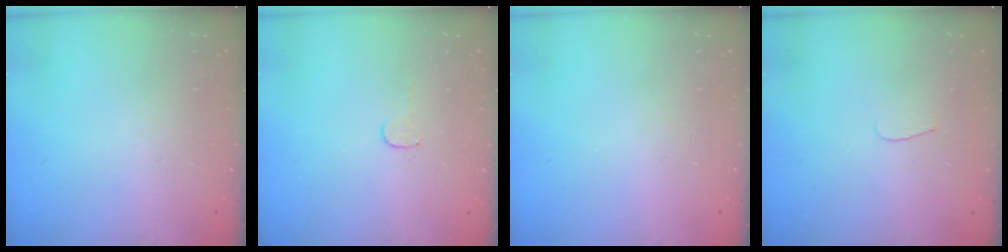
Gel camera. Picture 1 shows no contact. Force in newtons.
{"total": 3.2, "press": 3.1, "slide": 0.3}
{"total": 0.0}
{"total": 3.3, "press": 3.3, "slide": 0.4}